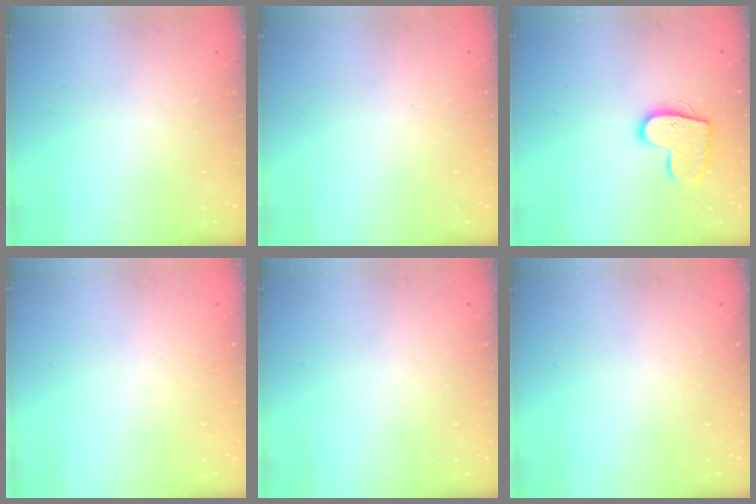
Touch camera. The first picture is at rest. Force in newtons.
{"total": 0.0}
{"total": 13.0, "press": 13.0, "slide": 0.9}
{"total": 0.0}
{"total": 0.0}
{"total": 0.0}